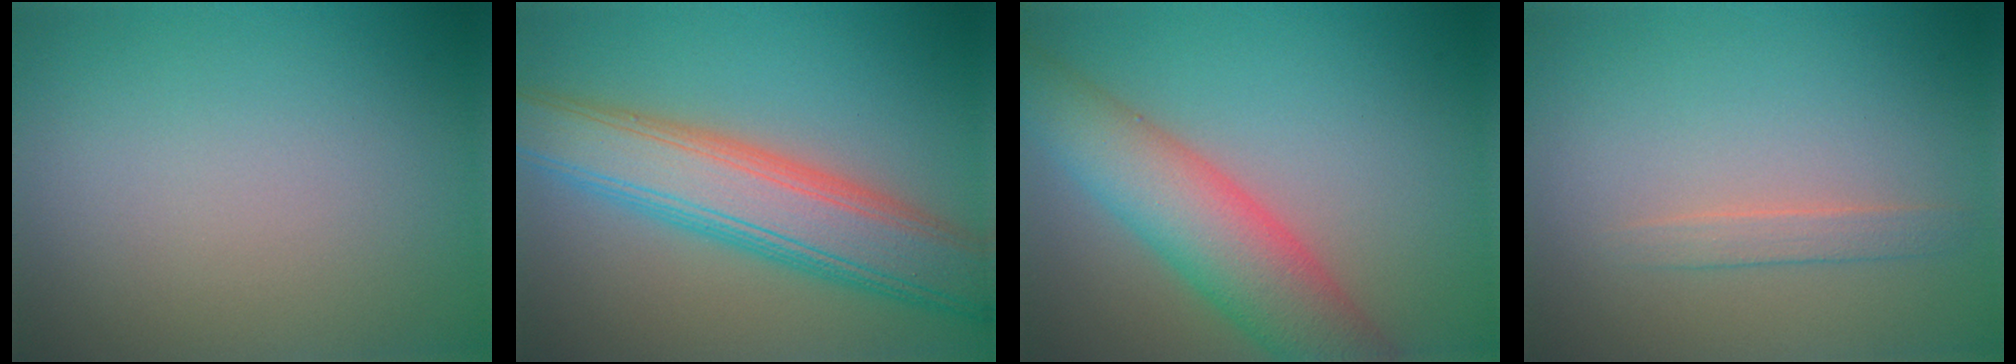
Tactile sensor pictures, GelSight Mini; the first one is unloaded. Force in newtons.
{"total": 8.3, "press": 8.3, "slide": 0.1}
{"total": 7.3, "press": 7.3, "slide": 0.3}
{"total": 1.3, "press": 1.3, "slide": 0.1}